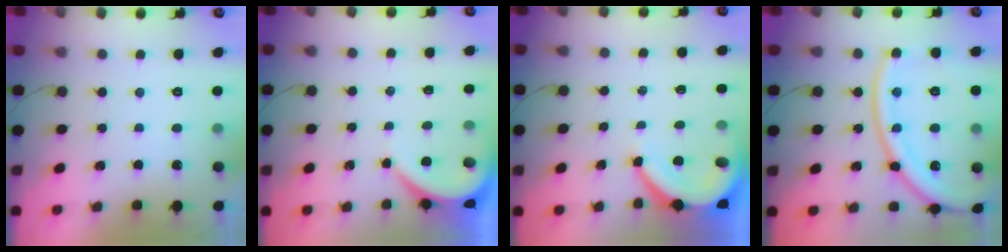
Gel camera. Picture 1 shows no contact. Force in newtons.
{"total": 3.9, "press": 3.8, "slide": 0.5}
{"total": 7.3, "press": 7.3, "slide": 0.4}
{"total": 18.7, "press": 18.6, "slide": 2.3}